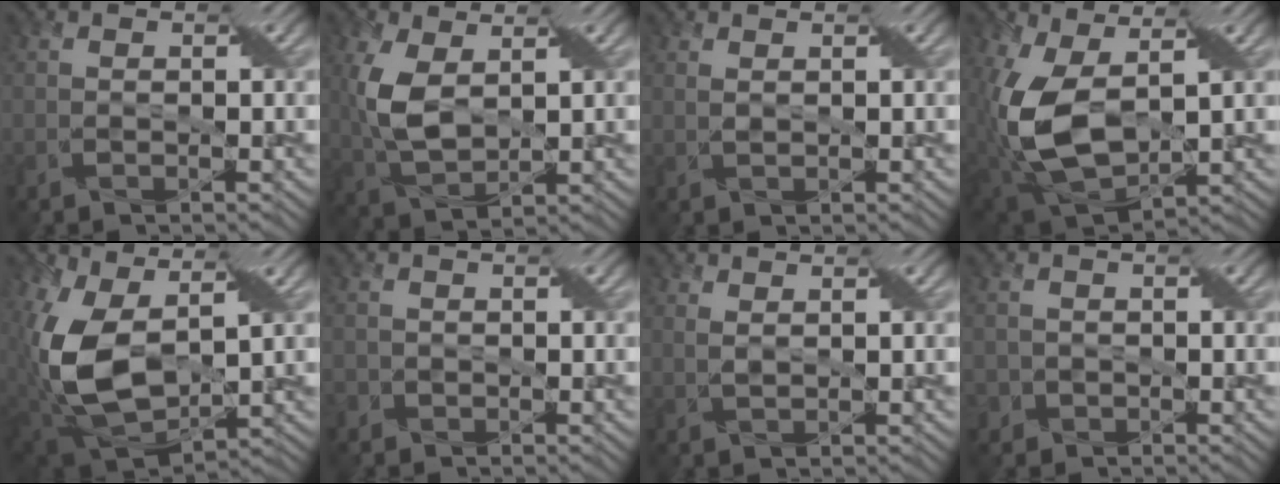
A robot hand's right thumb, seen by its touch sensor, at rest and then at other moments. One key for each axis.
{"total": 7.1, "fx": 1.8, "fy": 3.9, "fz": 5.7, "tx": -0.143, "ty": 0.003, "tz": 0.034}
{"total": 0.8, "fx": 0.7, "fy": 0.2, "fz": 0.3, "tx": -0.007, "ty": -0.004, "tz": 0.012}
{"total": 12.1, "fx": 1.0, "fy": 7.3, "fz": 9.6, "tx": -0.237, "ty": -0.021, "tz": 0.022}
{"total": 12.9, "fx": 1.6, "fy": 8.0, "fz": 10.0, "tx": -0.246, "ty": -0.019, "tz": 0.032}
{"total": 1.1, "fx": -0.6, "fy": 1.0, "fz": -0.1, "tx": 0.000, "ty": -0.005, "tz": -0.011}
{"total": 1.4, "fx": 1.1, "fy": 0.4, "fz": 0.8, "tx": -0.015, "ty": -0.006, "tz": 0.019}
{"total": 1.6, "fx": -0.7, "fy": 1.4, "fz": -0.1, "tx": 0.003, "ty": -0.006, "tz": -0.015}